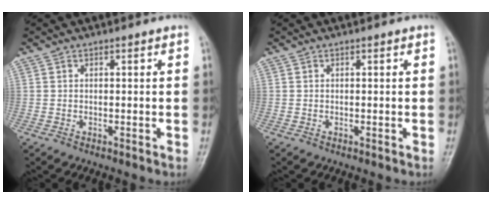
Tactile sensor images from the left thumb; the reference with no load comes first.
{"total": 0.0}